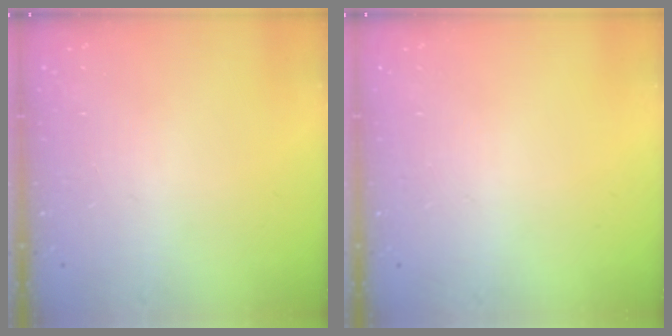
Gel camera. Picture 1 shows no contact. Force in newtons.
{"total": 0.0}